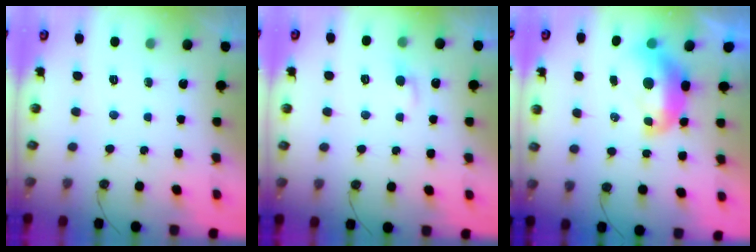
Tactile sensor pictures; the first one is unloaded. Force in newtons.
{"total": 1.3, "press": 1.2, "slide": 0.5}
{"total": 2.8, "press": 2.7, "slide": 0.7}